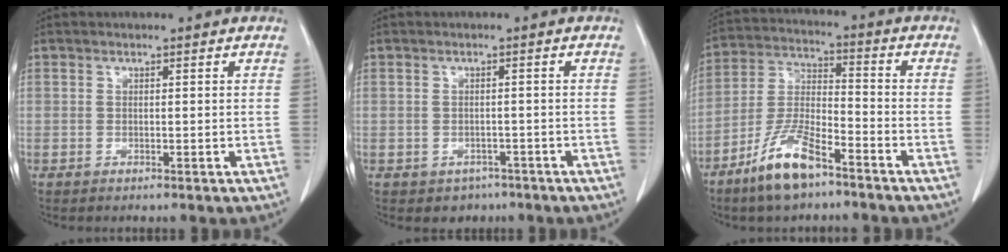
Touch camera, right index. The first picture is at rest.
{"total": 2.7, "force": [-1.8, 2.1, 0.4], "torque": [-0.005, 0.008, -0.018]}
{"total": 10.7, "force": [-7.2, 2.8, 7.5], "torque": [-0.159, -0.010, -0.138]}